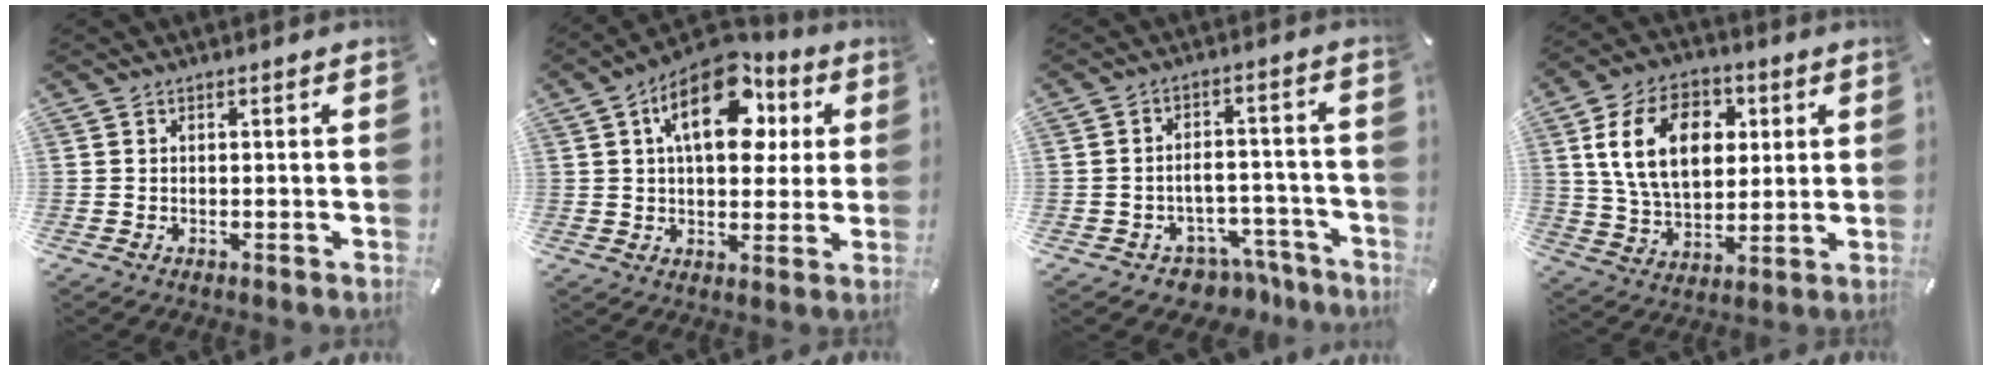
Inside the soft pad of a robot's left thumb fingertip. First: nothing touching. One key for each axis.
{"total": 17.5, "fx": 6.2, "fy": 10.5, "fz": 12.5, "tx": -0.178, "ty": -0.016, "tz": 0.105}
{"total": 6.2, "fx": -3.4, "fy": 4.8, "fz": 1.7, "tx": -0.030, "ty": 0.026, "tz": -0.057}
{"total": 16.5, "fx": 4.1, "fy": 11.4, "fz": 11.2, "tx": -0.211, "ty": 0.010, "tz": 0.069}